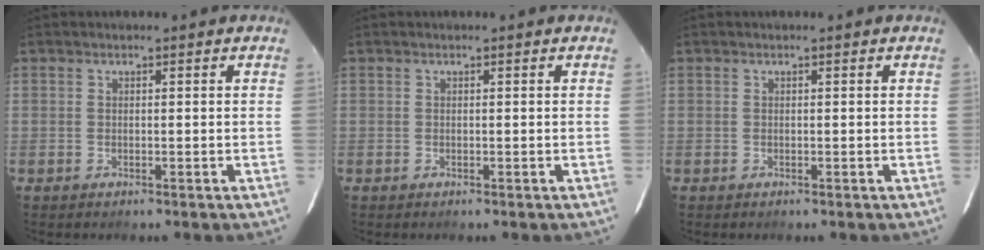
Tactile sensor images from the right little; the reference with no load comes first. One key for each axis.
{"total": 0.0}
{"total": 0.0}